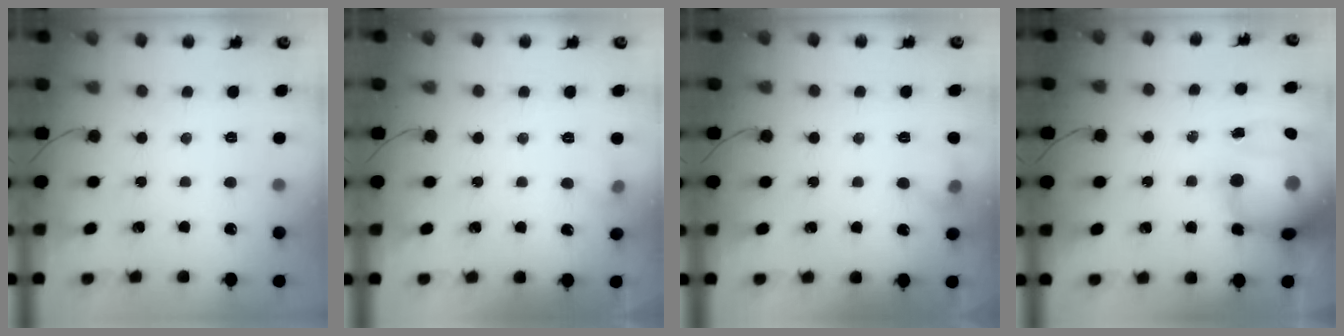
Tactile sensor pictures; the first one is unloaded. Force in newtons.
{"total": 4.8, "press": 4.5, "slide": 1.7}
{"total": 6.5, "press": 6.4, "slide": 1.3}
{"total": 21.0, "press": 20.7, "slide": 3.6}